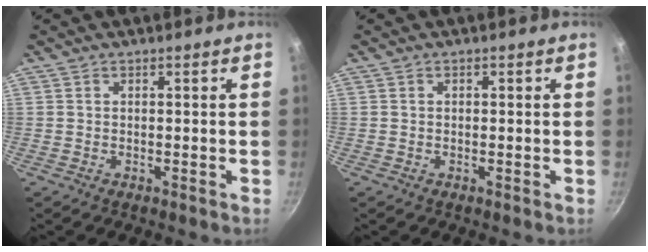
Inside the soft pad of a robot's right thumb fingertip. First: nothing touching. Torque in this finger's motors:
{"motor_torque": [-0.05, -0.26, -0.40, 0.07, 0.03]}